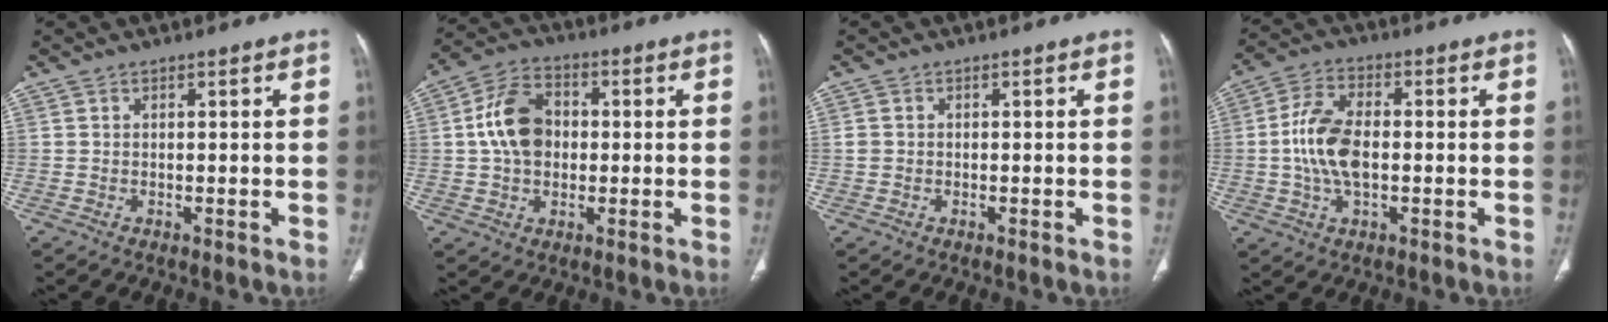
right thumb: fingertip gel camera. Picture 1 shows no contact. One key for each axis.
{"total": 10.6, "fx": 0.6, "fy": 7.6, "fz": 7.3, "tx": -0.117, "ty": 0.019, "tz": 0.005}
{"total": 1.1, "fx": -0.1, "fy": 1.0, "fz": 0.5, "tx": -0.010, "ty": 0.002, "tz": -0.003}
{"total": 10.3, "fx": -0.5, "fy": 5.6, "fz": 8.6, "tx": -0.170, "ty": 0.013, "tz": -0.014}